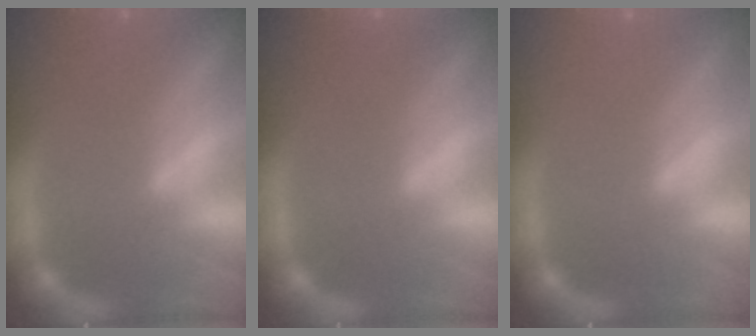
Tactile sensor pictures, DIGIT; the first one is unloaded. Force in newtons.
{"total": 6.9}
{"total": 0.0}